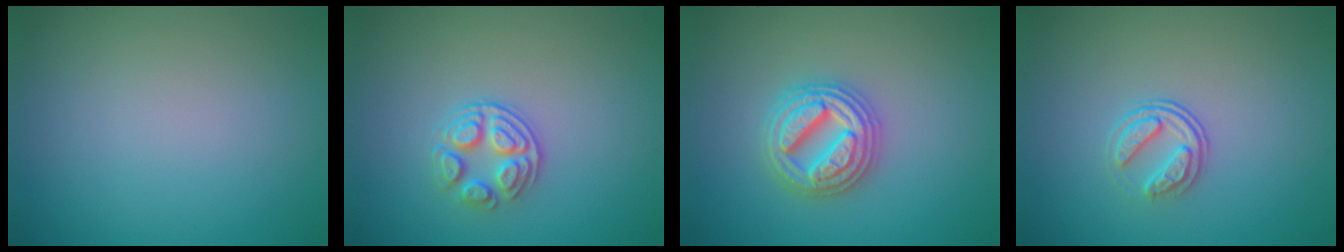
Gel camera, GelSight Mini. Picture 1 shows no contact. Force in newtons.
{"total": 2.9, "press": 2.6, "slide": 1.3}
{"total": 4.8, "press": 4.8, "slide": 0.8}
{"total": 2.3, "press": 1.7, "slide": 1.6}